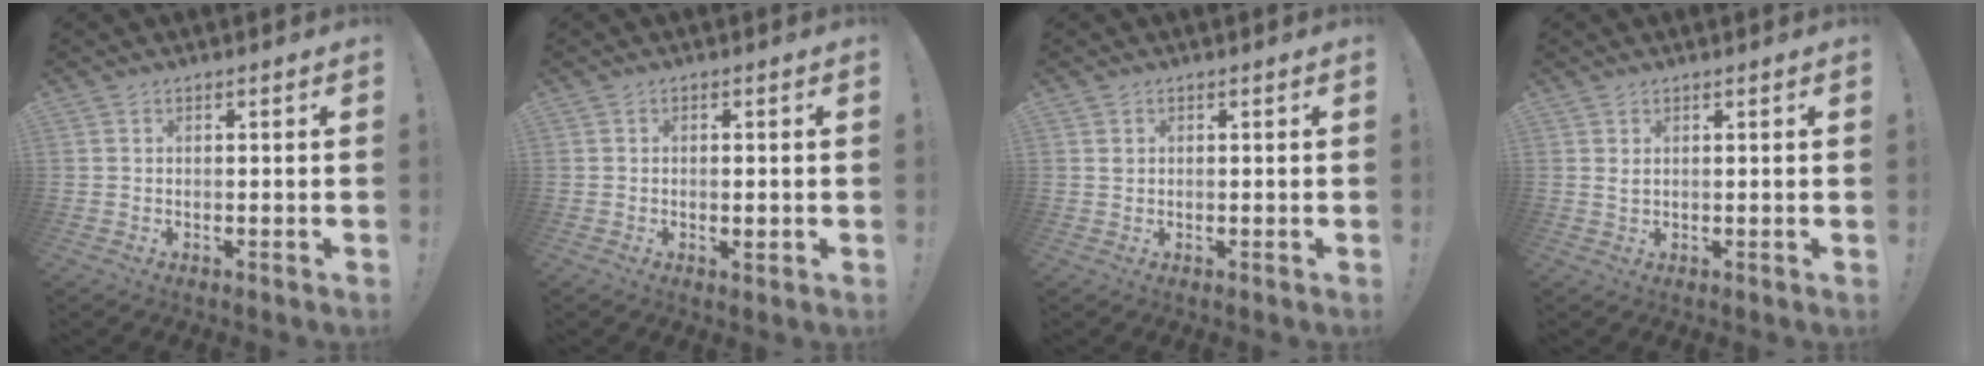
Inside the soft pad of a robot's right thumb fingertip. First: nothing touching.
{"total": 1.5, "force": [-0.3, 0.5, 1.4], "torque": [-0.021, 0.002, -0.005]}
{"total": 0.7, "force": [0.4, 0.5, 0.2], "torque": [-0.001, -0.001, 0.007]}
{"total": 1.4, "force": [0.8, 0.0, 1.1], "torque": [-0.023, -0.001, 0.015]}